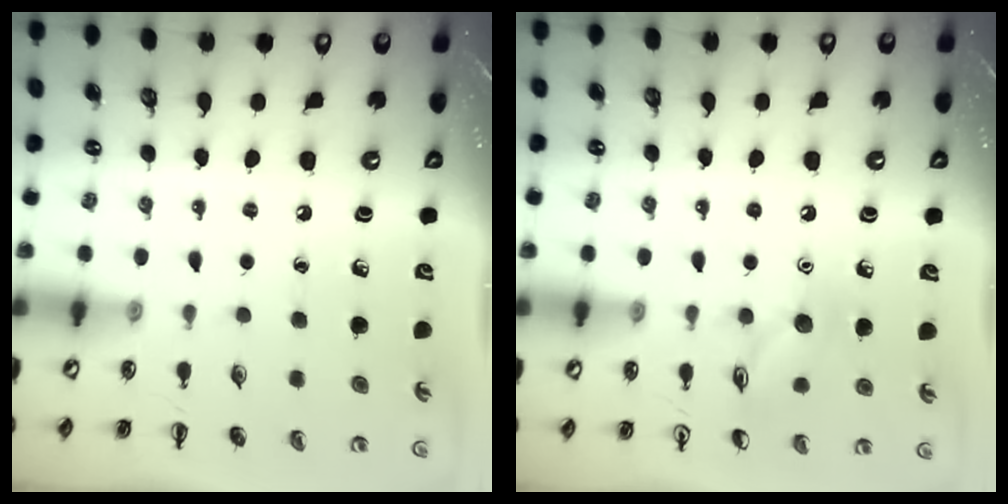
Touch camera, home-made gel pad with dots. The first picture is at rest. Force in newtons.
{"total": 9.2, "press": 9.2, "slide": 0.4}